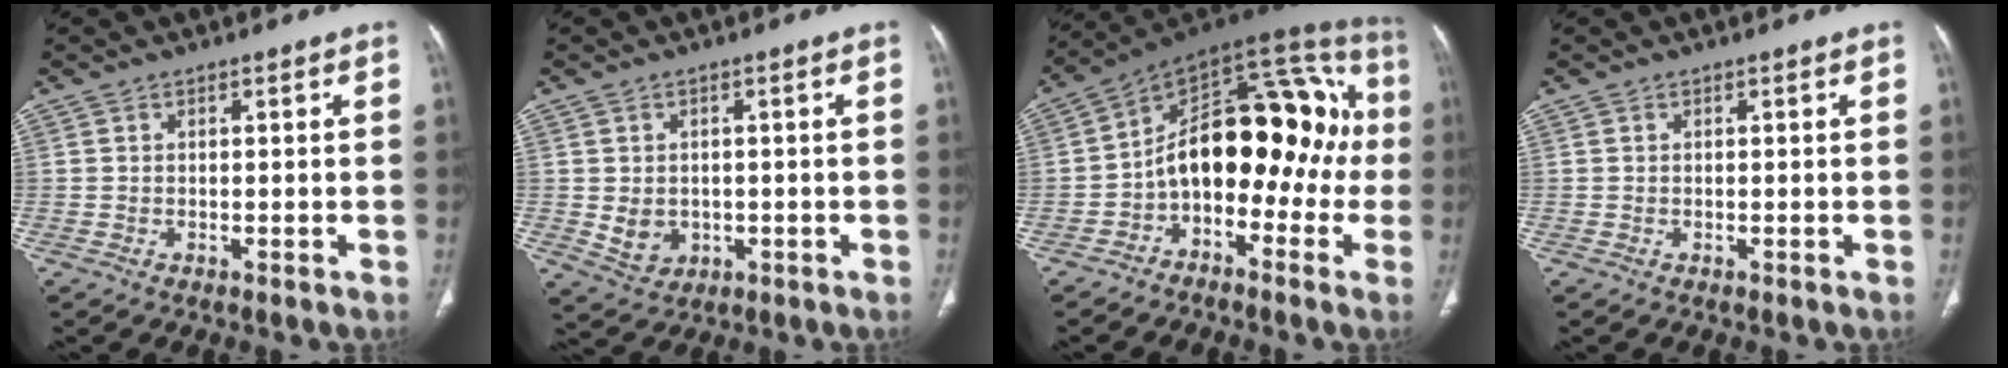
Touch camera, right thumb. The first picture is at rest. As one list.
[{"total": 4.7, "force": [-0.4, 4.0, 2.5], "torque": [-0.028, -0.001, 0.009]}, {"total": 21.4, "force": [-2.5, 12.5, 17.2], "torque": [-0.204, 0.087, -0.047]}, {"total": 0.0}]